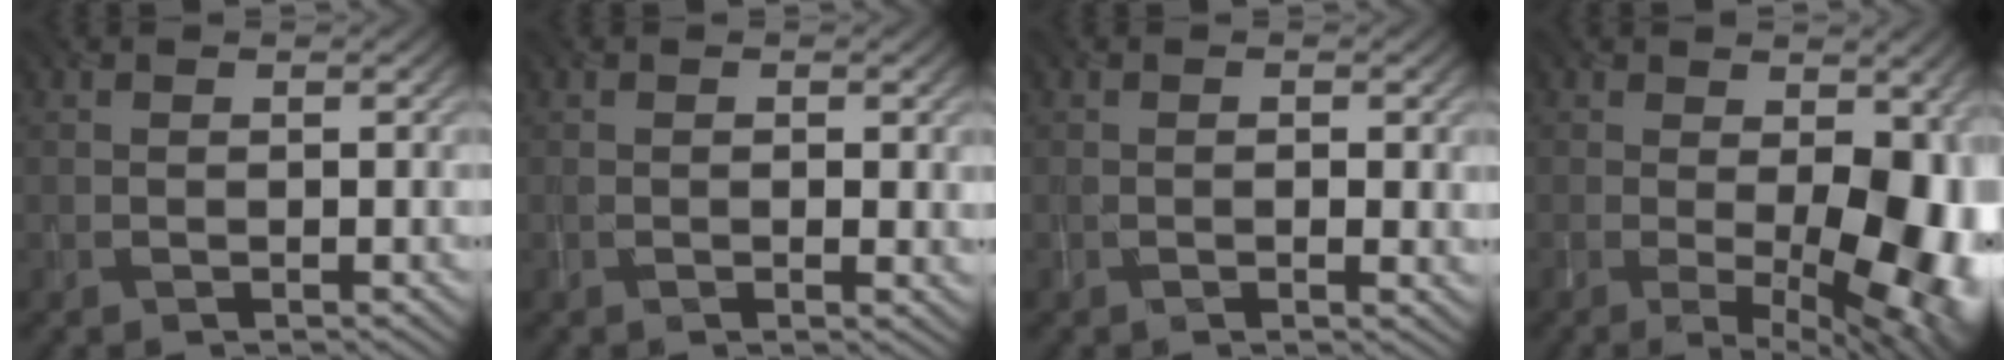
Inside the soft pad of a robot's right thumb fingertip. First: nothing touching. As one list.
[{"total": 1.7, "force": [0.0, 0.6, 1.6], "torque": [-0.025, -0.004, 0.002]}, {"total": 2.0, "force": [-0.2, 0.7, 1.9], "torque": [-0.029, -0.005, -0.001]}, {"total": 14.2, "force": [-1.6, 6.8, 12.3], "torque": [-0.138, -0.020, 0.005]}]